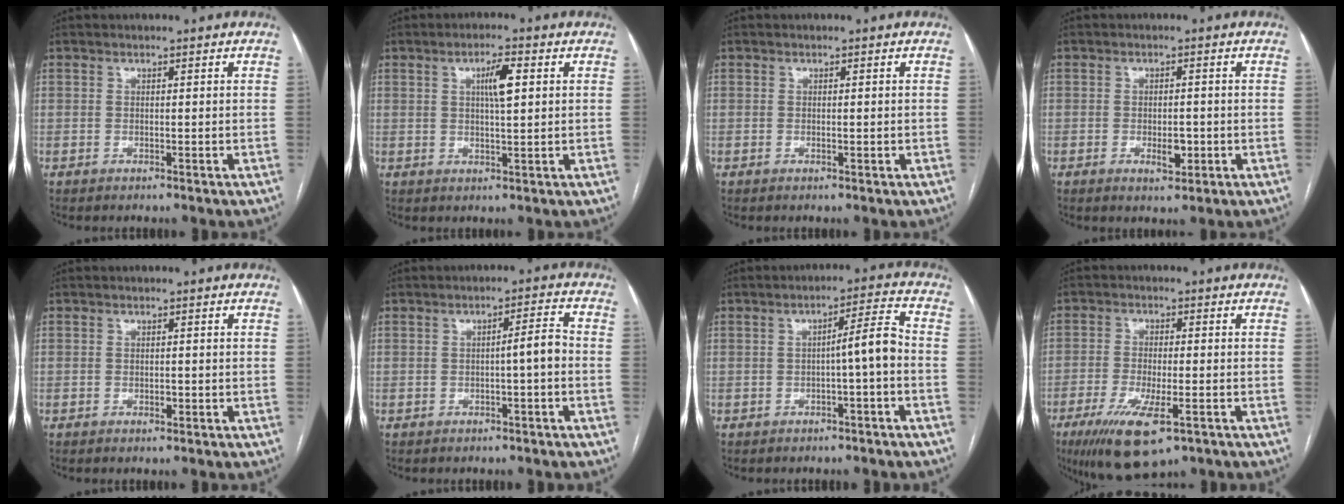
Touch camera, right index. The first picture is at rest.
{"total": 4.5, "force": [1.3, 0.7, 4.3], "torque": [-0.076, 0.004, 0.022]}
{"total": 0.7, "force": [-0.1, 0.1, 0.6], "torque": [-0.012, -0.003, 0.000]}
{"total": 3.2, "force": [-0.9, 1.4, 2.7], "torque": [-0.043, -0.001, -0.009]}
{"total": 0.8, "force": [-0.2, 0.4, 0.6], "torque": [-0.010, -0.001, -0.004]}
{"total": 3.3, "force": [-0.7, 0.1, 3.2], "torque": [-0.043, 0.008, -0.011]}
{"total": 4.9, "force": [-1.1, -0.1, 4.8], "torque": [-0.067, 0.014, -0.017]}
{"total": 10.9, "force": [-6.1, 2.8, 8.6], "torque": [-0.156, -0.025, -0.097]}